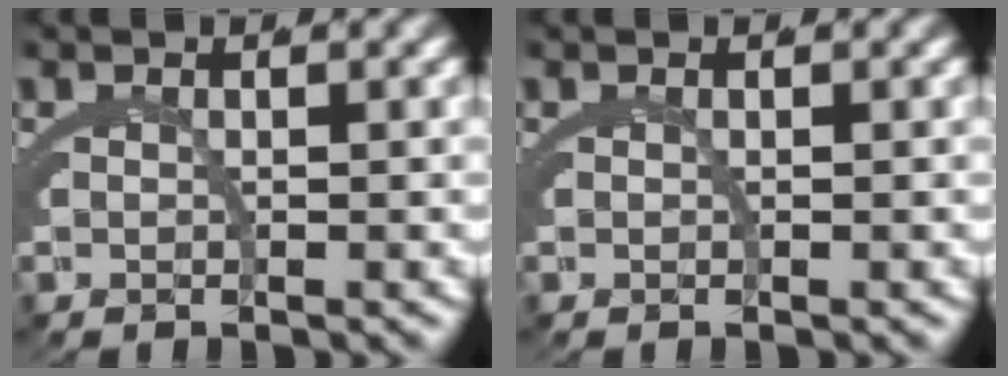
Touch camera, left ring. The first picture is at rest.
{"total": 0.0}